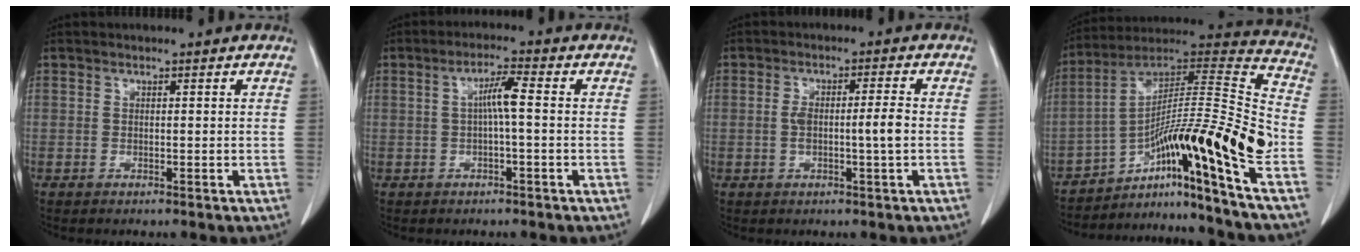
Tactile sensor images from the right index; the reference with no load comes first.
{"total": 3.9, "force": [0.3, 0.1, 3.9], "torque": [-0.070, 0.011, 0.003]}
{"total": 4.8, "force": [-0.5, 0.3, 4.8], "torque": [-0.093, 0.008, -0.005]}
{"total": 19.9, "force": [-10.6, -1.5, 16.8], "torque": [-0.269, 0.023, -0.176]}